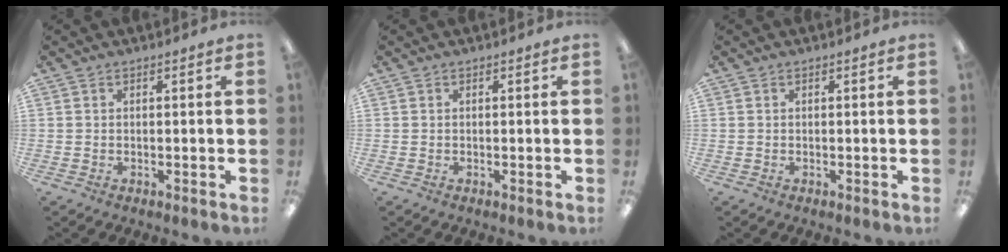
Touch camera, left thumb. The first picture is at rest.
{"total": 0.0}
{"total": 0.0}